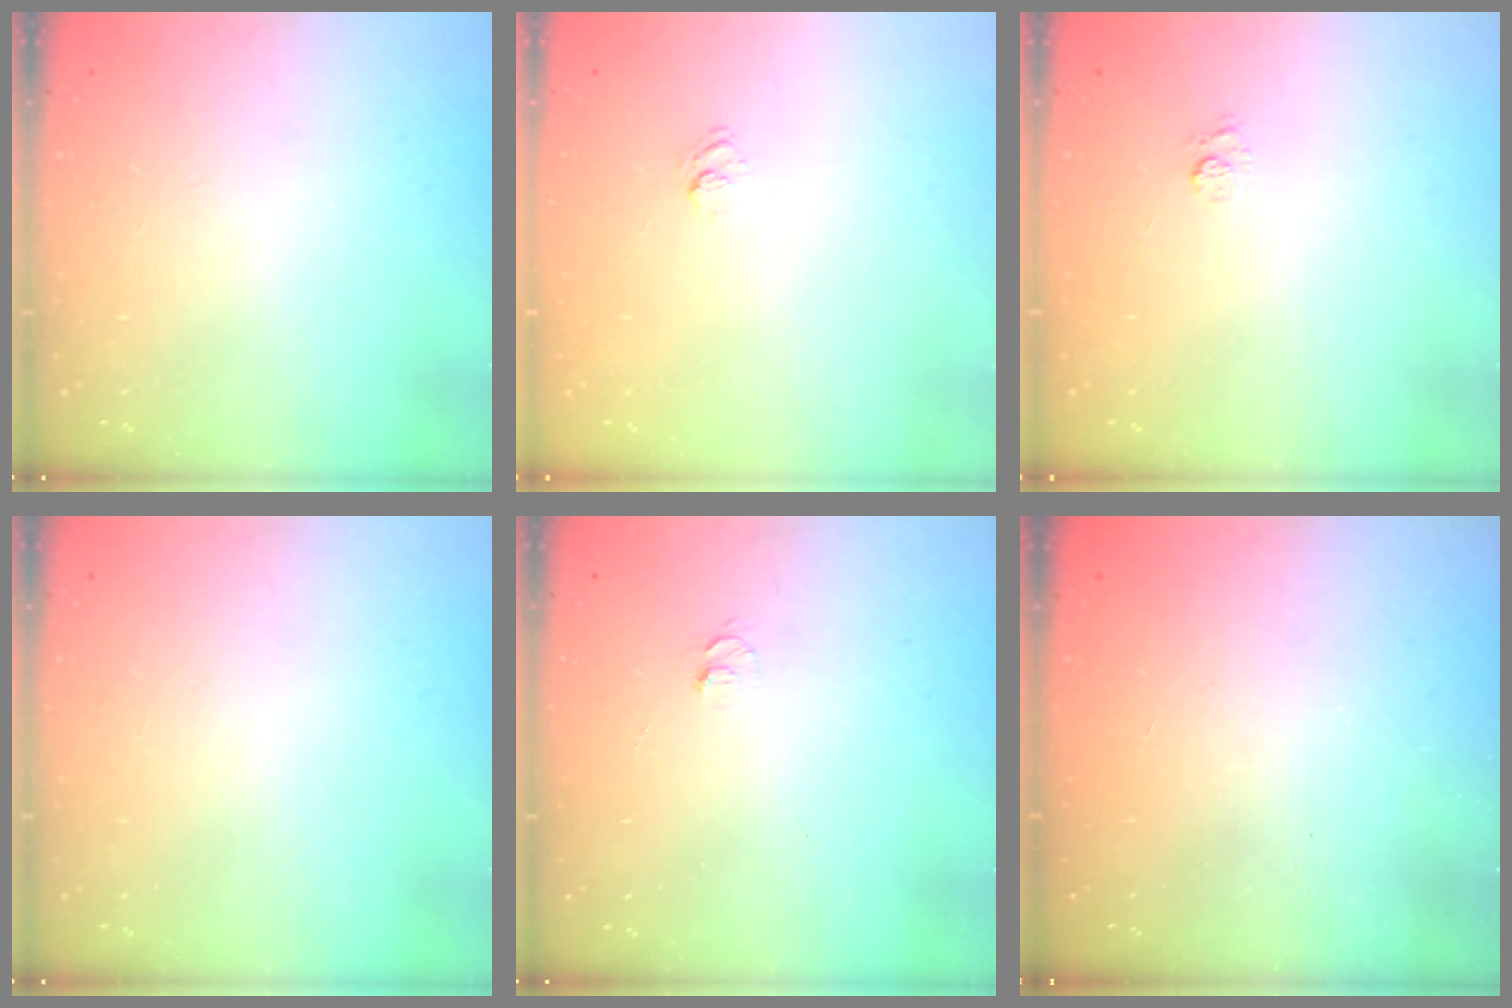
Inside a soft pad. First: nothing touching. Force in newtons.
{"total": 3.6, "press": 3.4, "slide": 1.3}
{"total": 5.6, "press": 5.4, "slide": 1.4}
{"total": 0.0}
{"total": 4.2, "press": 4.1, "slide": 0.5}
{"total": 2.5, "press": 2.4, "slide": 0.8}